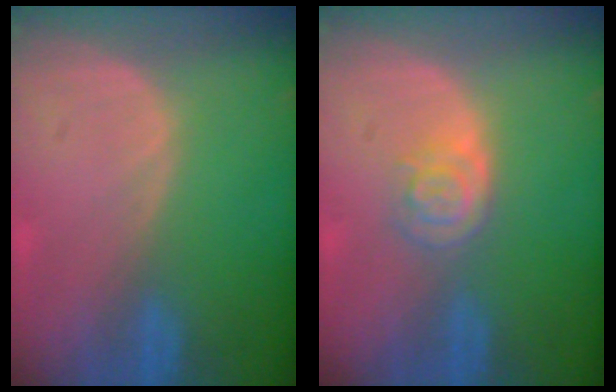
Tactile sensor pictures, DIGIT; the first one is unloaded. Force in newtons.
{"total": 3.9, "press": 3.7, "slide": 1.2}